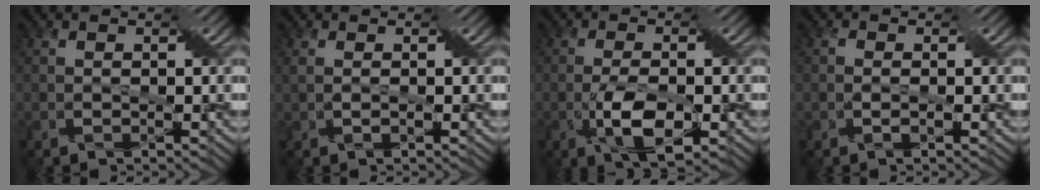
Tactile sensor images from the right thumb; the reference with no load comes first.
{"total": 1.8, "force": [0.2, 0.8, 1.6], "torque": [-0.034, 0.000, 0.004]}
{"total": 5.9, "force": [-2.1, 2.1, 5.1], "torque": [-0.094, 0.001, -0.035]}
{"total": 1.3, "force": [-0.4, 0.5, 1.1], "torque": [-0.012, 0.003, -0.010]}